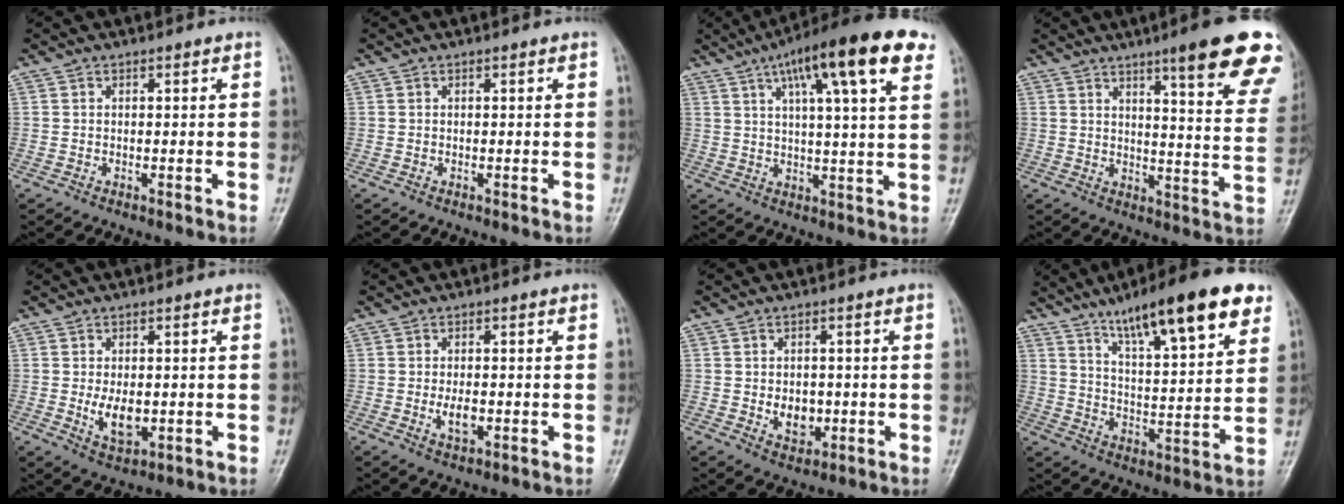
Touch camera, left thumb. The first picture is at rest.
{"total": 0.0}
{"total": 18.0, "force": [9.1, 3.6, 15.1], "torque": [-0.214, -0.001, 0.132]}
{"total": 20.4, "force": [12.8, 3.1, 15.6], "torque": [-0.174, -0.050, 0.154]}
{"total": 5.8, "force": [-0.4, 3.3, 4.7], "torque": [-0.070, -0.011, 0.001]}
{"total": 3.5, "force": [-0.6, 1.8, 3.0], "torque": [-0.052, -0.003, -0.009]}
{"total": 5.1, "force": [-0.5, 3.8, 3.3], "torque": [-0.031, -0.002, 0.000]}
{"total": 20.6, "force": [12.6, 4.6, 15.6], "torque": [-0.209, -0.037, 0.199]}